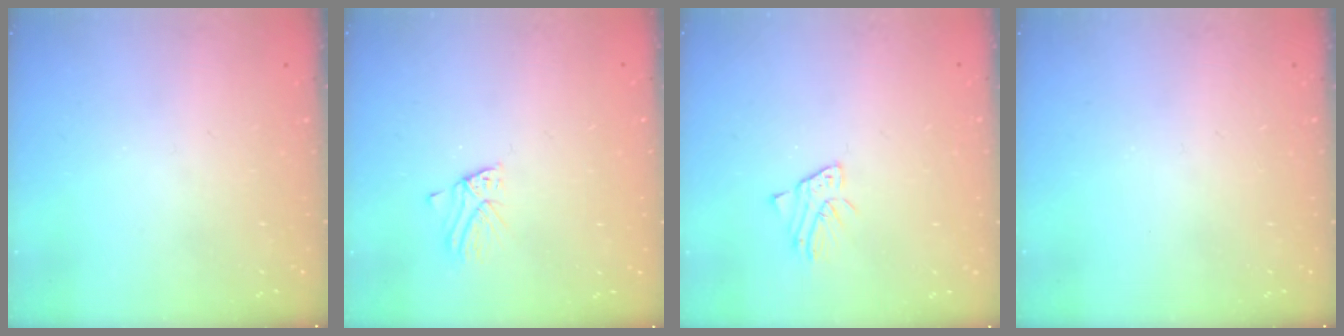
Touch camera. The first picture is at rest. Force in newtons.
{"total": 2.8, "press": 2.7, "slide": 0.3}
{"total": 1.8, "press": 1.7, "slide": 0.1}
{"total": 0.0}